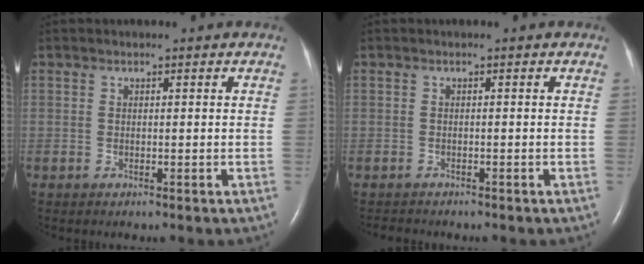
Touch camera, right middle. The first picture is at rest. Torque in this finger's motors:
{"motor_torque": [-0.02, -0.05, -0.09, -0.01]}